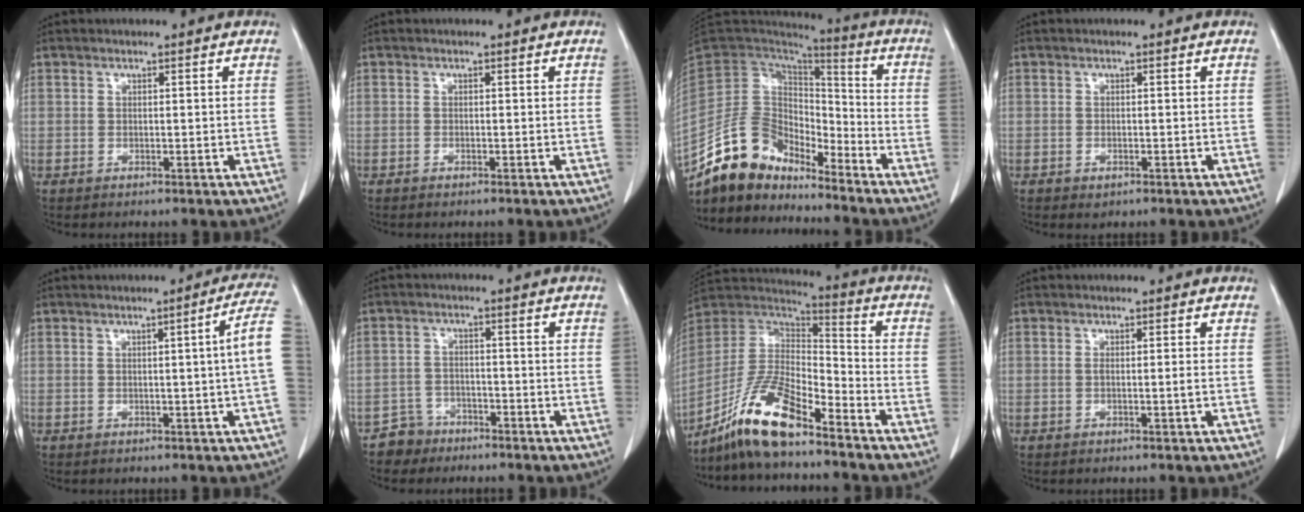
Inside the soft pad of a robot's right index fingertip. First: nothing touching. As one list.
[{"total": 0.0}, {"total": 13.7, "force": [-11.8, 5.8, 3.8], "torque": [-0.073, 0.046, -0.223]}, {"total": 1.0, "force": [-0.6, 0.6, 0.5], "torque": [-0.010, -0.001, -0.003]}, {"total": 5.6, "force": [0.2, -1.1, 5.5], "torque": [-0.061, 0.004, 0.000]}, {"total": 3.9, "force": [-3.0, 2.5, -0.6], "torque": [0.011, 0.010, -0.054]}, {"total": 13.8, "force": [-9.9, 2.9, 9.2], "torque": [-0.190, 0.007, -0.186]}, {"total": 0.9, "force": [-0.2, -0.2, 0.8], "torque": [-0.016, -0.001, -0.002]}]